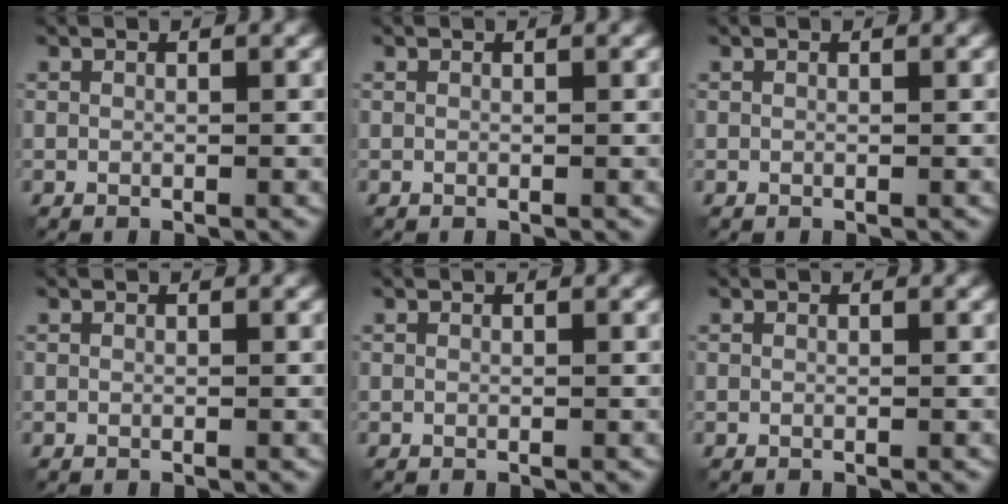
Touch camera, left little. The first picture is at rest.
{"total": 0.0}
{"total": 0.0}
{"total": 0.0}
{"total": 0.0}
{"total": 0.0}